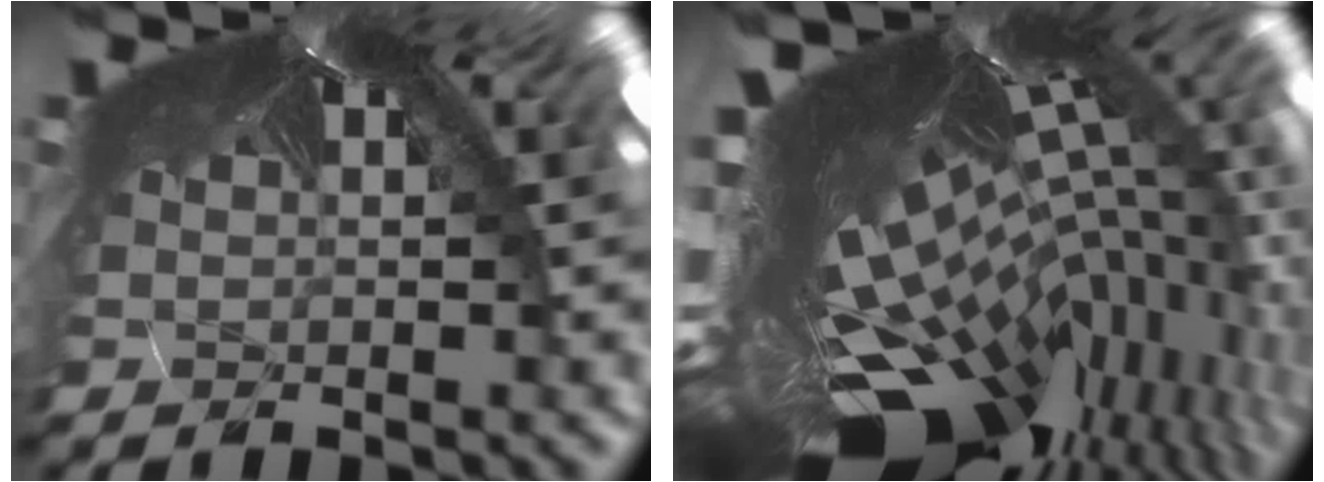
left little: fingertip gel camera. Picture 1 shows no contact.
{"total": 8.6, "force": [-7.8, -0.5, 3.6], "torque": [-0.024, -0.075, -0.087]}